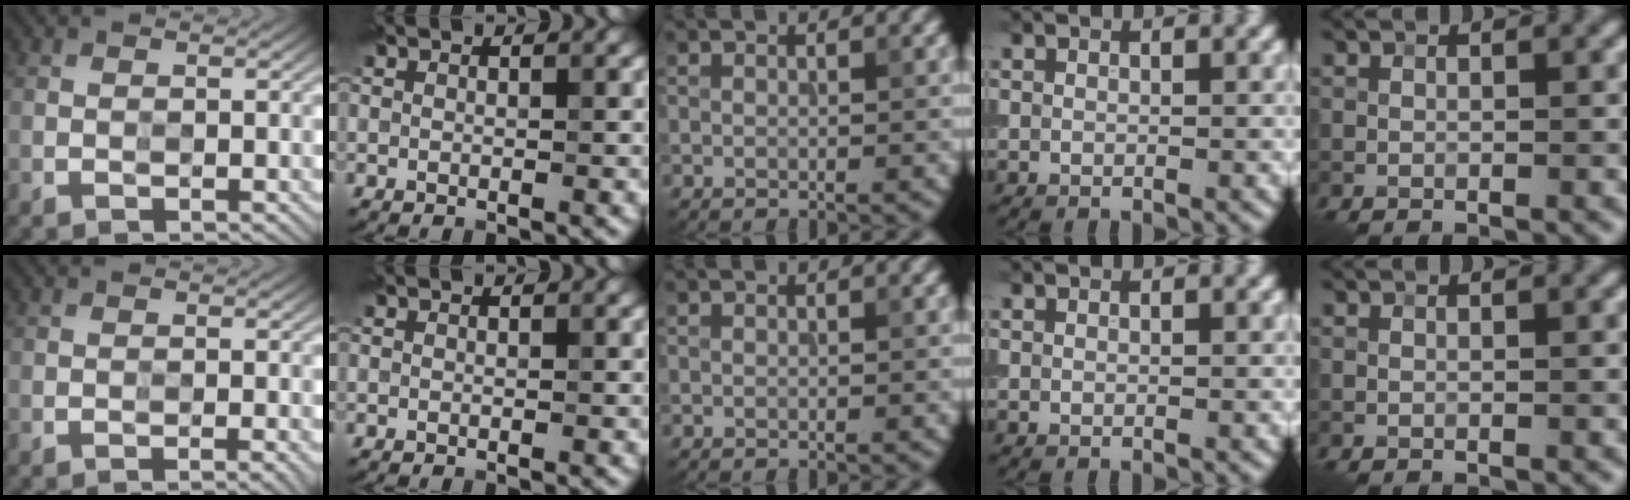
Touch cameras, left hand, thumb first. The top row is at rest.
{"thumb": {"total": 1.3, "force": [-0.7, 0.2, 1.1], "torque": [-0.011, 0.002, -0.012]}}